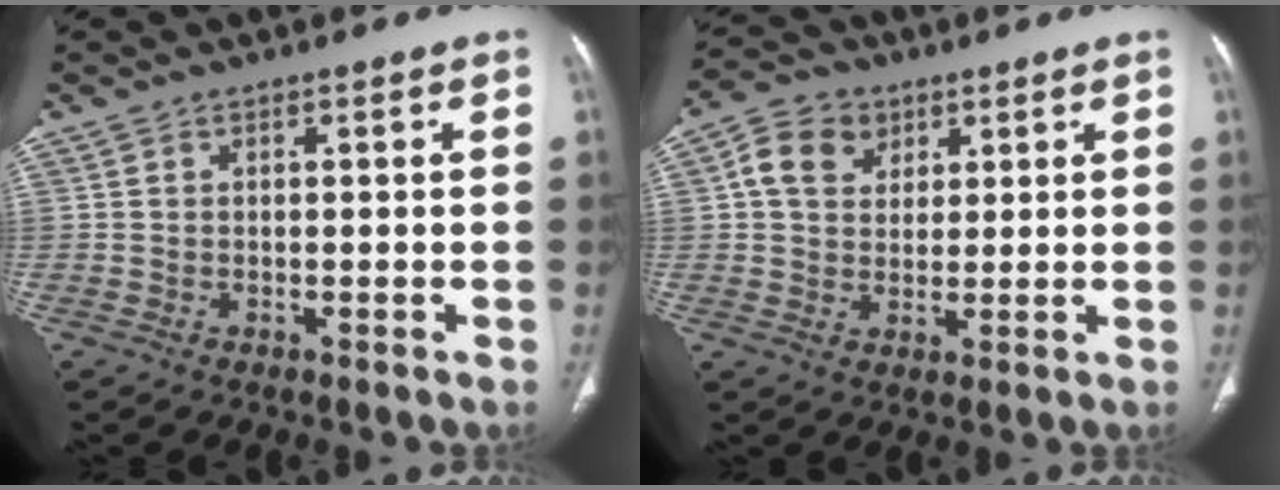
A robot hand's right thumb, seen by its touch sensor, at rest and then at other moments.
{"total": 8.1, "force": [2.9, 6.4, 4.0], "torque": [-0.052, -0.001, 0.047]}